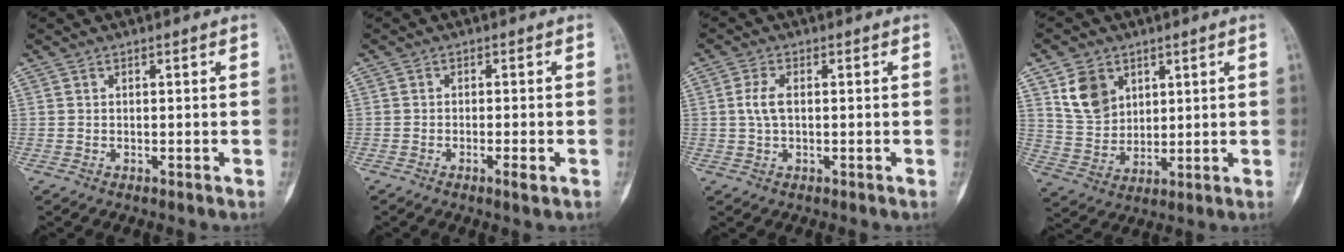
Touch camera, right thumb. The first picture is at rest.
{"total": 2.9, "force": [-1.4, 0.8, 2.4], "torque": [-0.038, 0.003, -0.023]}
{"total": 3.6, "force": [0.2, 2.0, 3.0], "torque": [-0.063, 0.003, 0.001]}
{"total": 9.2, "force": [4.2, 6.9, 4.3], "torque": [-0.055, -0.021, 0.094]}